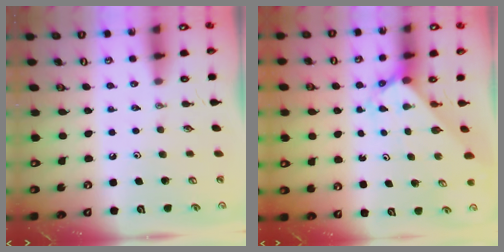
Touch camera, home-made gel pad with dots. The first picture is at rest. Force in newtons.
{"total": 2.1, "press": 2.1, "slide": 0.1}